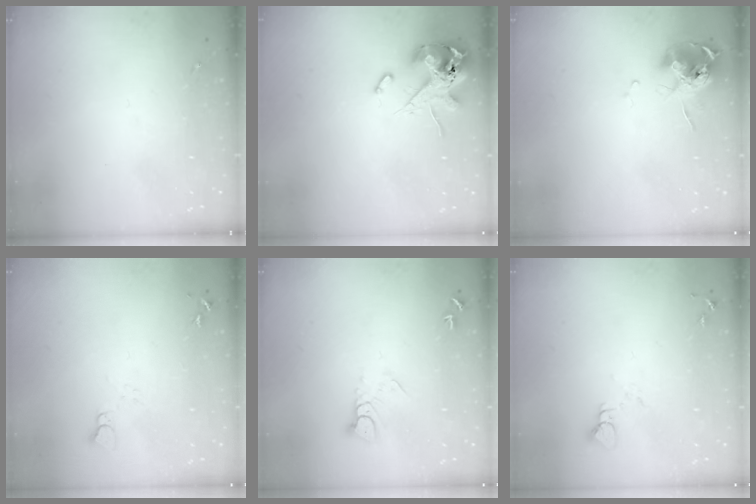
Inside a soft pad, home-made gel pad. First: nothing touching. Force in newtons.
{"total": 13.1, "press": 12.9, "slide": 2.2}
{"total": 11.5, "press": 11.4, "slide": 0.6}
{"total": 3.7, "press": 3.7, "slide": 0.4}
{"total": 4.9, "press": 4.8, "slide": 0.3}
{"total": 3.1, "press": 3.1, "slide": 0.1}